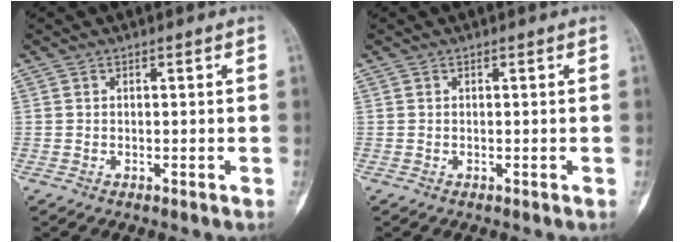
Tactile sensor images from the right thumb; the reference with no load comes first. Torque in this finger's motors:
{"motor_torque": [0.00, 0.00, 0.02, -0.02, 0.00]}